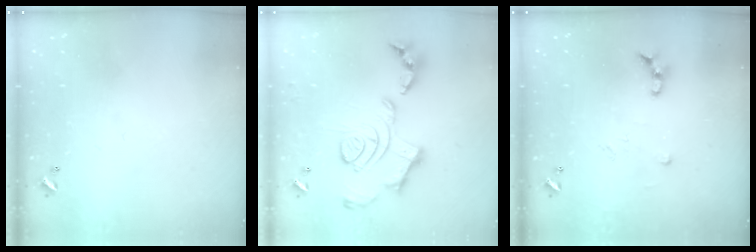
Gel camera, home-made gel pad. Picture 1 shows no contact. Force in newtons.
{"total": 2.1, "press": 1.4, "slide": 1.5}
{"total": 7.8, "press": 7.8, "slide": 0.4}